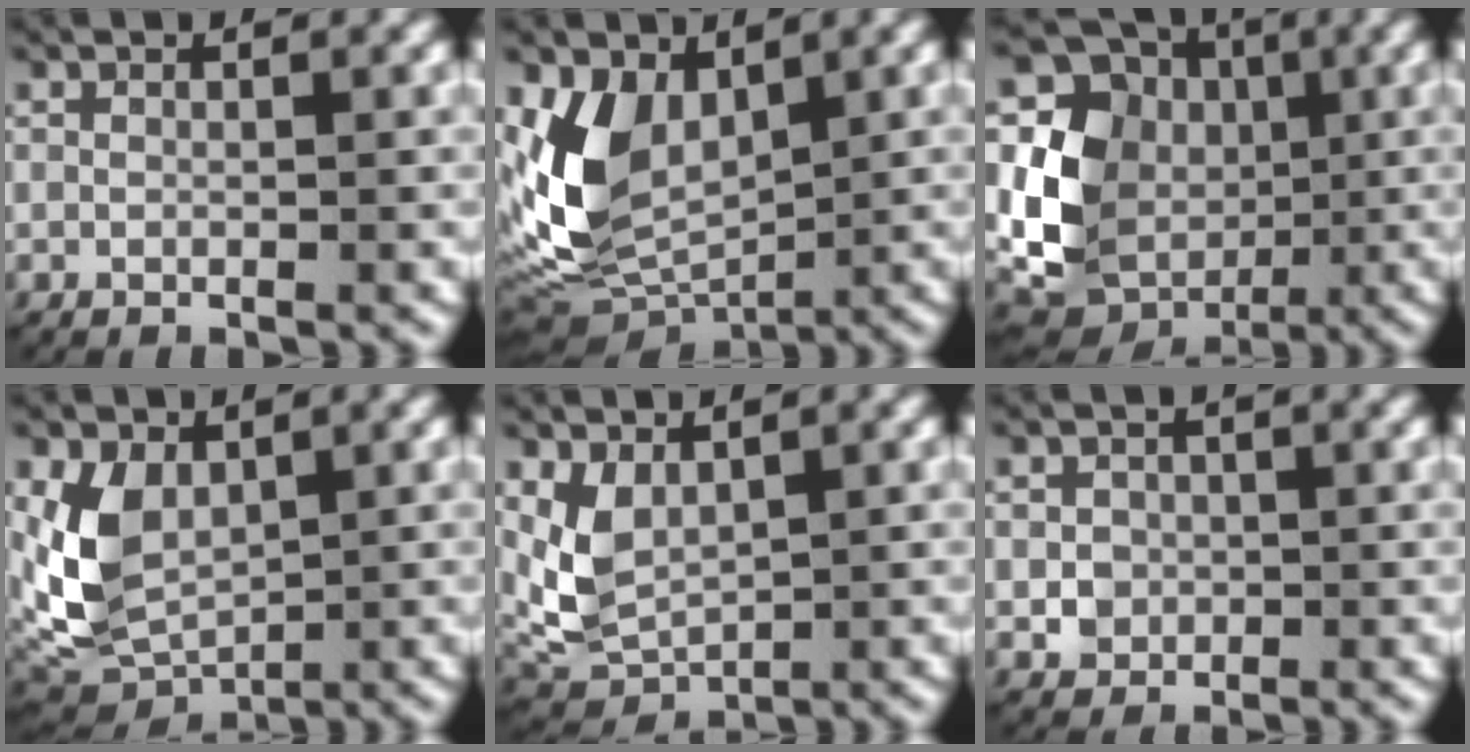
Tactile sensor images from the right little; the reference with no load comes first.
{"total": 7.5, "force": [1.1, 5.1, 5.4], "torque": [-0.122, -0.019, 0.022]}
{"total": 9.8, "force": [-1.2, 8.1, 5.4], "torque": [-0.103, -0.023, -0.016]}
{"total": 6.2, "force": [0.6, 4.5, 4.2], "torque": [-0.099, -0.019, 0.021]}
{"total": 5.2, "force": [0.7, 4.0, 3.2], "torque": [-0.091, -0.016, 0.024]}
{"total": 1.8, "force": [-0.2, 1.7, 0.5], "torque": [-0.005, 0.002, -0.005]}